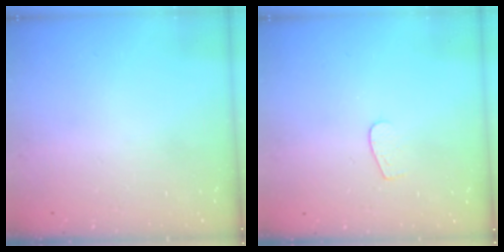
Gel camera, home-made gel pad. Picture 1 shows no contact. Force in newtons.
{"total": 3.1, "press": 3.1, "slide": 0.2}